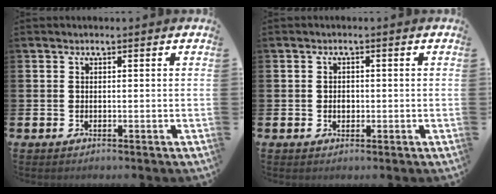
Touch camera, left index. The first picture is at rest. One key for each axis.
{"total": 1.4, "fx": -0.1, "fy": 1.1, "fz": 0.9, "tx": -0.007, "ty": 0.003, "tz": -0.006}